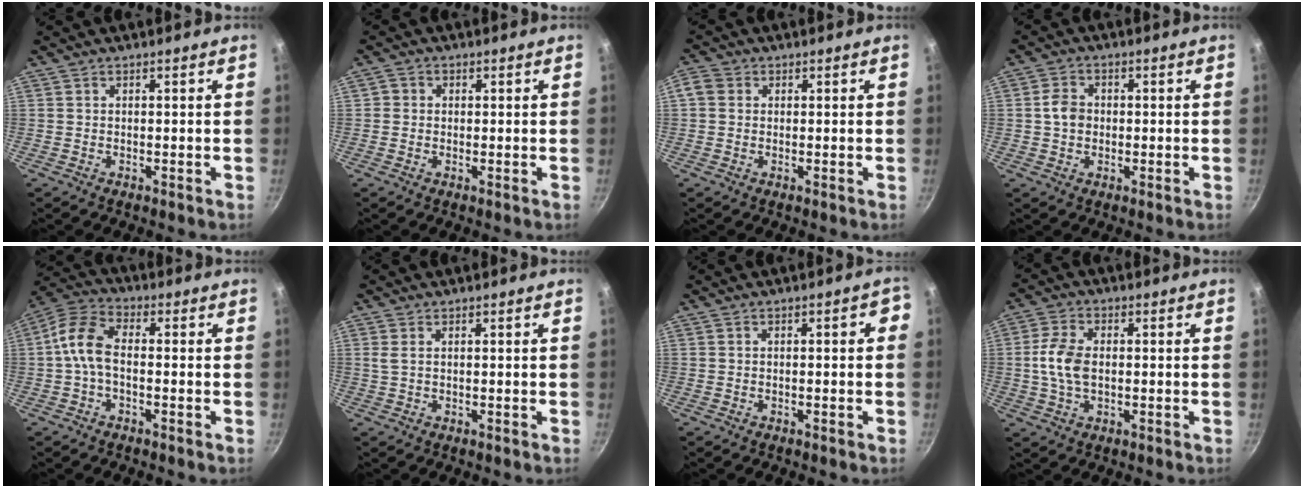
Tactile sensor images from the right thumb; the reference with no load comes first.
{"total": 1.7, "force": [0.0, 1.6, 0.5], "torque": [-0.001, 0.001, -0.005]}
{"total": 3.1, "force": [0.5, 2.8, 1.3], "torque": [-0.021, 0.004, -0.002]}
{"total": 4.3, "force": [0.0, 3.5, 2.5], "torque": [-0.032, 0.011, -0.007]}
{"total": 7.2, "force": [-1.0, 4.0, 5.9], "torque": [-0.123, 0.032, -0.035]}
{"total": 1.5, "force": [0.5, 0.7, 1.2], "torque": [-0.030, 0.001, 0.011]}
{"total": 2.2, "force": [-0.1, 1.0, 2.0], "torque": [-0.018, 0.015, -0.001]}
{"total": 7.3, "force": [0.0, 4.5, 5.7], "torque": [-0.114, 0.012, -0.004]}